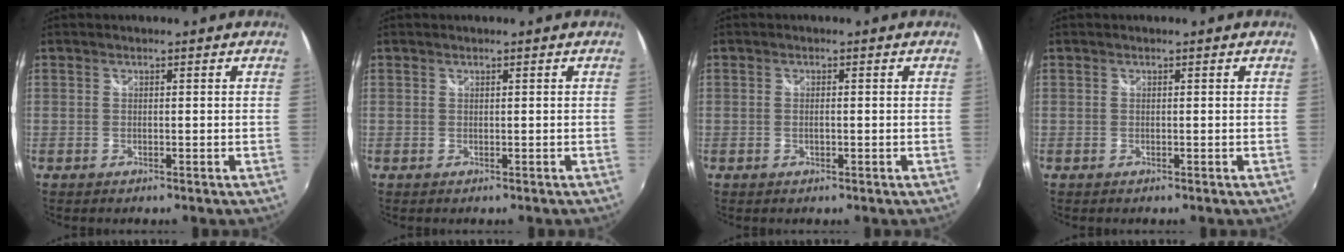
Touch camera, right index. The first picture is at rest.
{"total": 0.0}
{"total": 0.8, "force": [-0.2, 0.4, 0.7], "torque": [-0.015, -0.001, -0.003]}
{"total": 0.0}